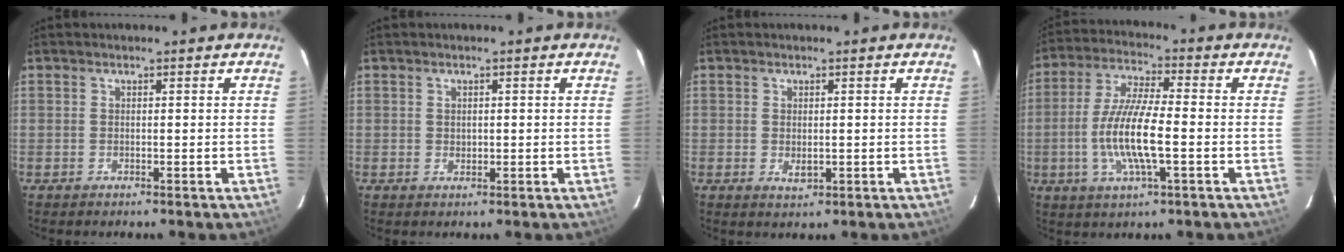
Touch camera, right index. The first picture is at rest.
{"total": 1.3, "force": [0.3, 1.1, 0.6], "torque": [-0.009, 0.002, 0.007]}
{"total": 2.3, "force": [-0.2, 1.4, 1.8], "torque": [-0.031, -0.004, 0.000]}
{"total": 12.4, "force": [-2.5, 2.6, 11.9], "torque": [-0.242, -0.004, -0.049]}